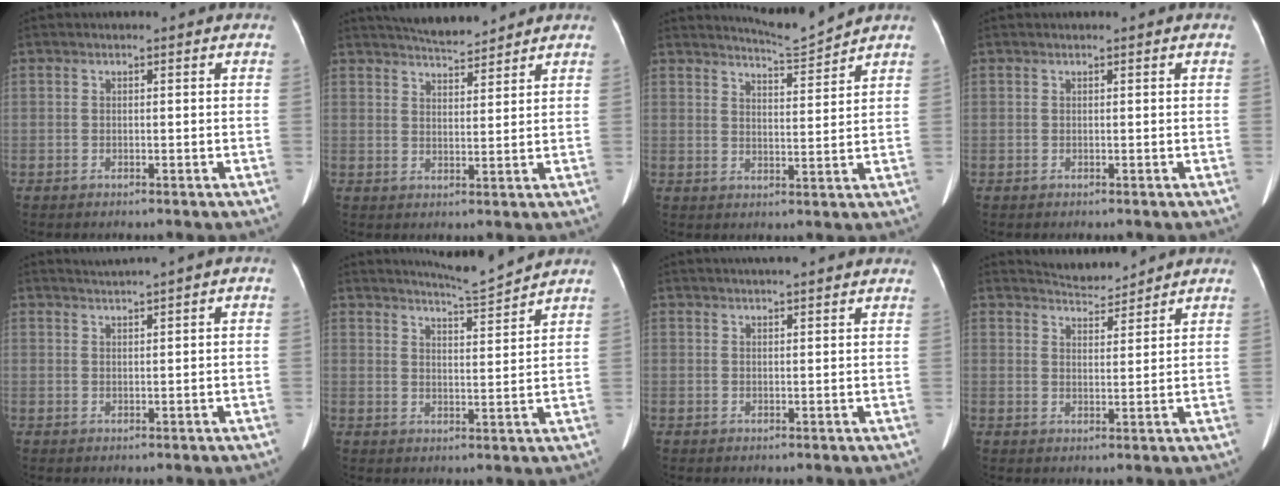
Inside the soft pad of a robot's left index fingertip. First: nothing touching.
{"total": 6.8, "force": [6.4, 0.7, 2.0], "torque": [-0.038, 0.013, 0.105]}
{"total": 4.9, "force": [4.6, -1.5, -0.3], "torque": [-0.007, -0.020, 0.082]}
{"total": 0.0}
{"total": 1.7, "force": [1.4, -0.5, 0.9], "torque": [-0.015, 0.011, 0.030]}
{"total": 6.3, "force": [6.0, -1.6, 0.8], "torque": [-0.028, -0.018, 0.099]}
{"total": 7.9, "force": [7.1, 0.8, 3.4], "torque": [-0.046, 0.034, 0.084]}
{"total": 4.3, "force": [4.3, 0.0, -0.2], "torque": [-0.005, 0.003, 0.074]}